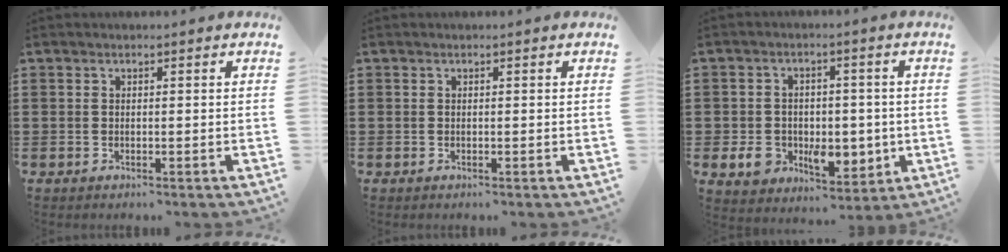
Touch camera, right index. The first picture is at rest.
{"total": 0.0}
{"total": 7.3, "force": [-1.2, 5.9, 4.1], "torque": [-0.091, 0.006, -0.016]}